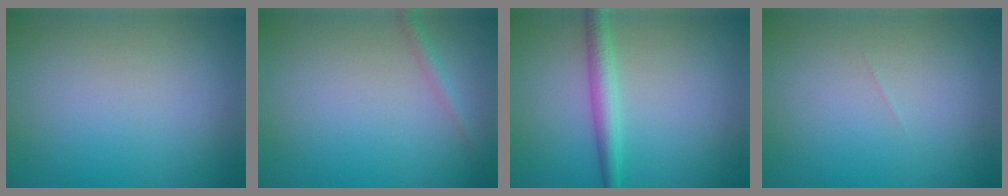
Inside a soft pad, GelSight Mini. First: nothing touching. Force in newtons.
{"total": 1.1, "press": 1.1, "slide": 0.0}
{"total": 2.6, "press": 2.6, "slide": 0.0}
{"total": 0.0}